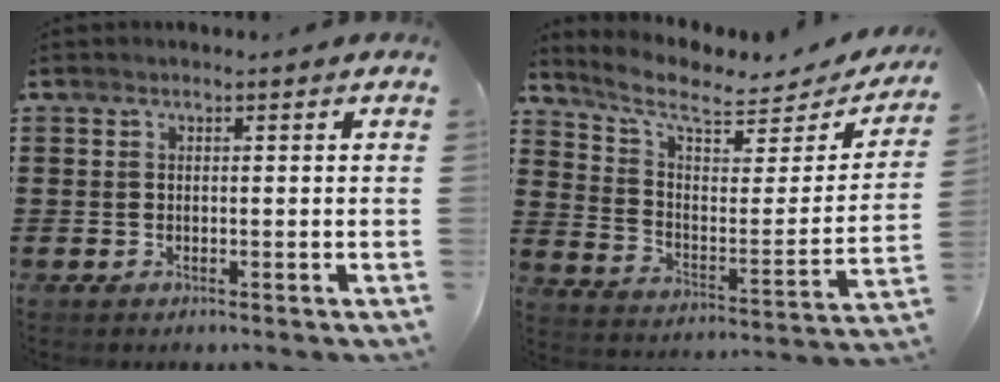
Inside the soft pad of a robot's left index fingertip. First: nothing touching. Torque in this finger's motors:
{"motor_torque": [2.14, 0.00, 0.15, 0.07]}